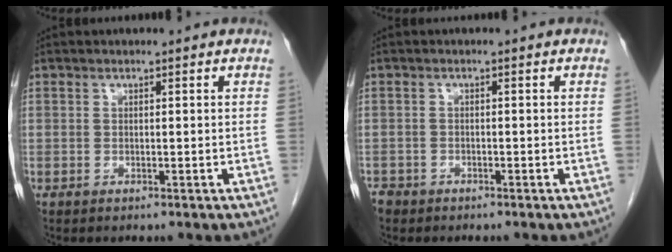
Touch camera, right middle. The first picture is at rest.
{"total": 2.2, "force": [-1.8, 1.2, 0.5], "torque": [-0.014, 0.000, -0.032]}